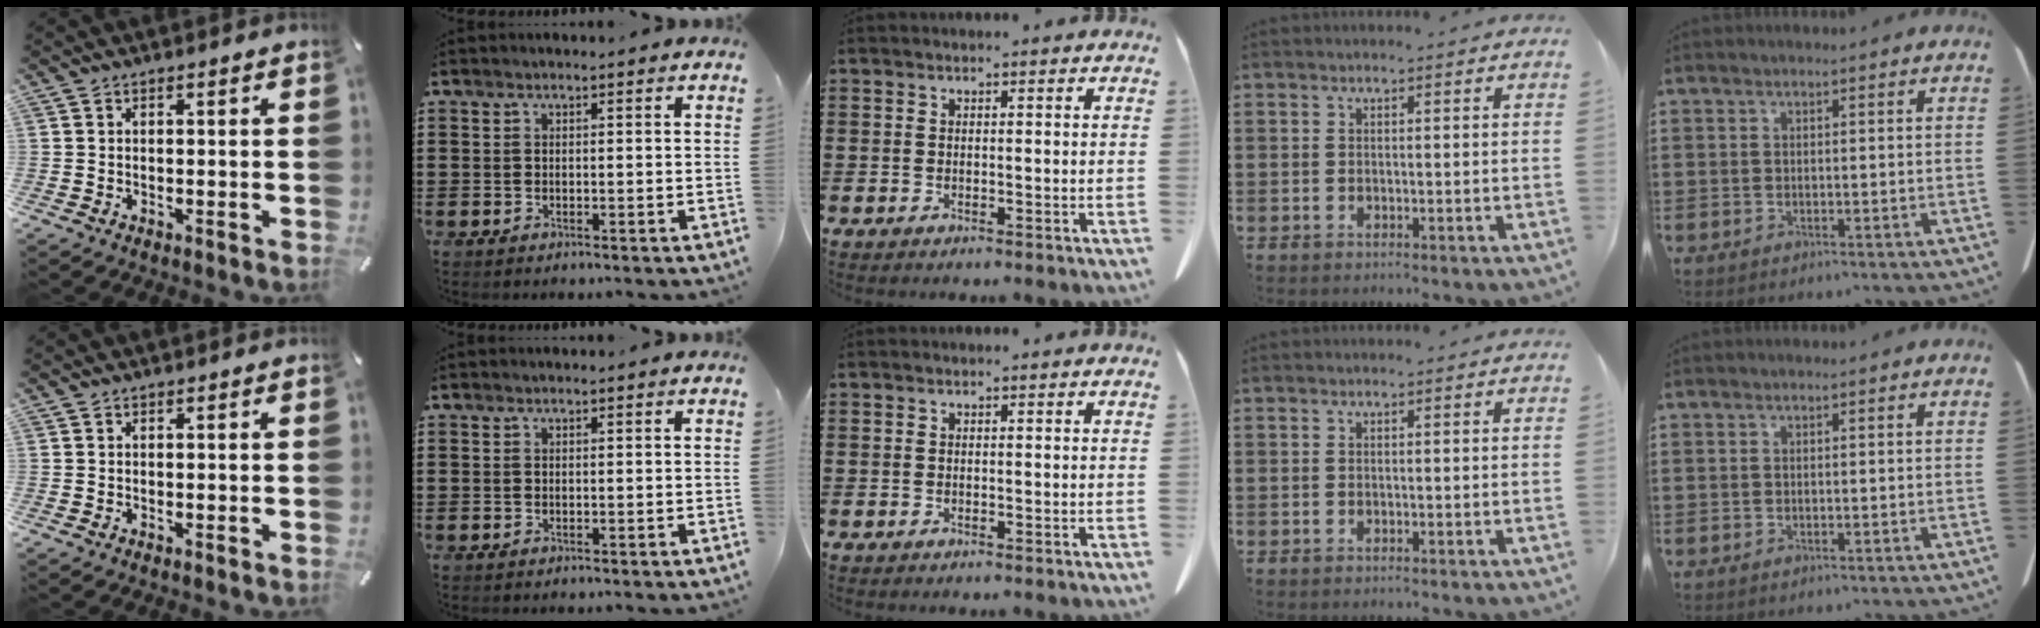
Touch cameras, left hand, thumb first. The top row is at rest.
{}